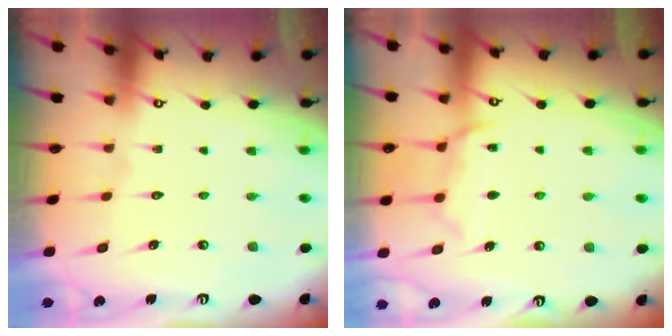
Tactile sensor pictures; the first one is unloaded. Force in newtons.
{"total": 10.3, "press": 10.3, "slide": 0.9}